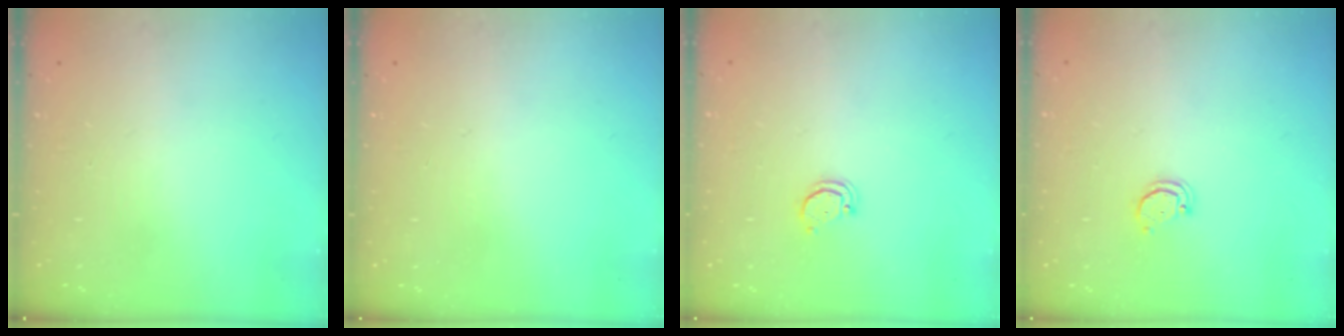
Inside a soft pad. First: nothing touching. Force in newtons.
{"total": 0.0}
{"total": 2.0, "press": 2.0, "slide": 0.2}
{"total": 2.0, "press": 2.0, "slide": 0.2}